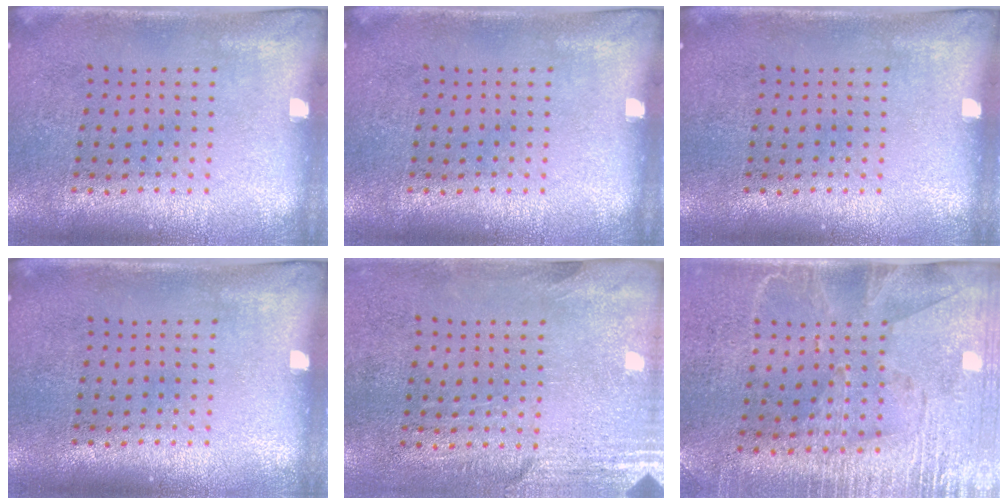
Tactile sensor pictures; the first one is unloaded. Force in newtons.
{"total": 0.0}
{"total": 0.0}
{"total": 0.0}
{"total": 2.8, "press": 2.4, "slide": 1.5}
{"total": 2.9, "press": 2.5, "slide": 1.4}